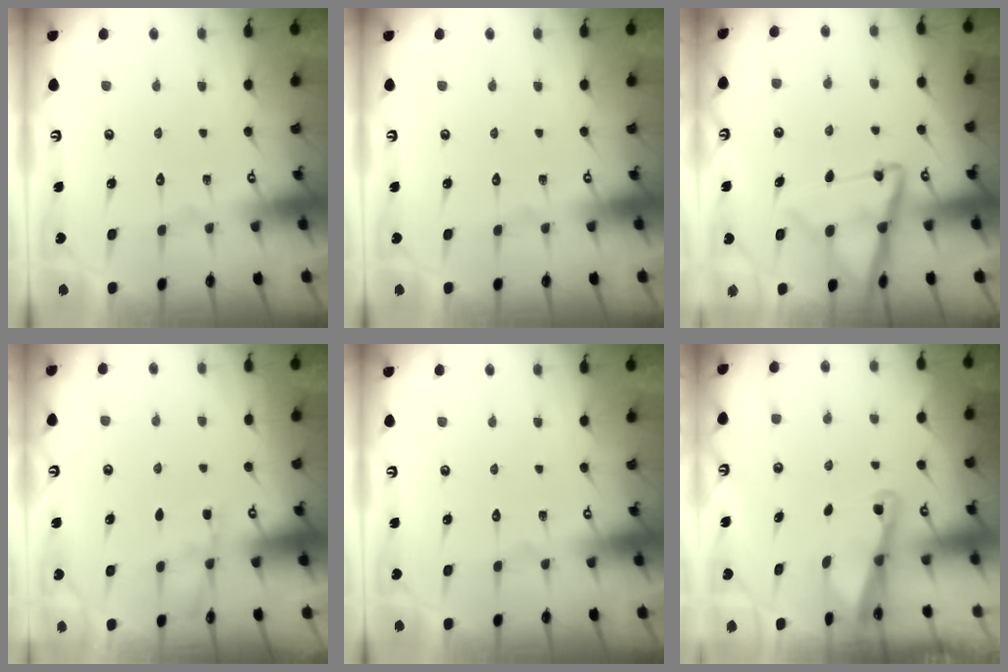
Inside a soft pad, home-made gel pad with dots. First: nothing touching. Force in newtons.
{"total": 0.0}
{"total": 9.9, "press": 9.9, "slide": 0.8}
{"total": 4.5, "press": 4.5, "slide": 0.6}
{"total": 0.0}
{"total": 2.2, "press": 2.2, "slide": 0.3}